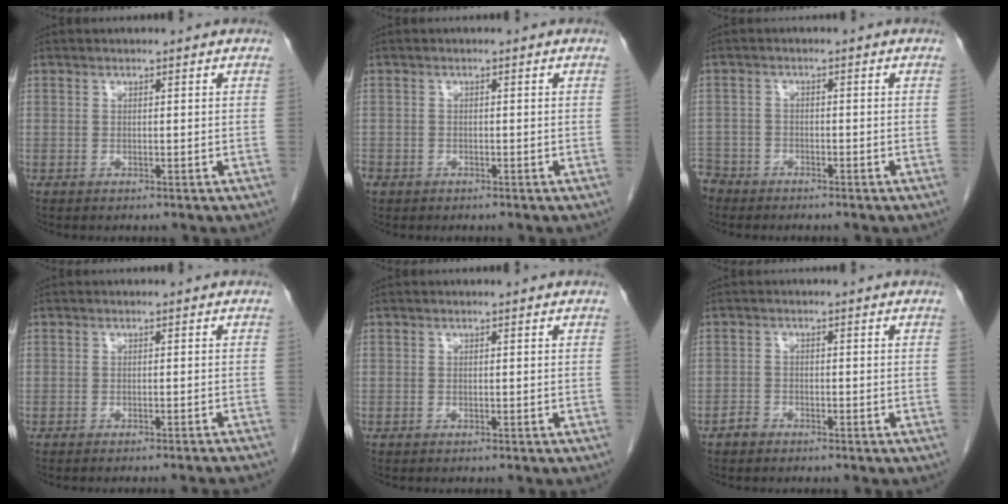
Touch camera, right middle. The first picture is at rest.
{"total": 2.7, "force": [-1.7, 1.9, 0.7], "torque": [-0.020, 0.000, -0.033]}
{"total": 4.4, "force": [-3.8, 2.2, -0.3], "torque": [0.007, 0.000, -0.078]}
{"total": 6.4, "force": [-5.9, -1.0, 2.2], "torque": [-0.010, -0.013, -0.071]}
{"total": 0.0}
{"total": 1.5, "force": [-1.2, 0.8, 0.2], "torque": [-0.007, 0.004, -0.023]}